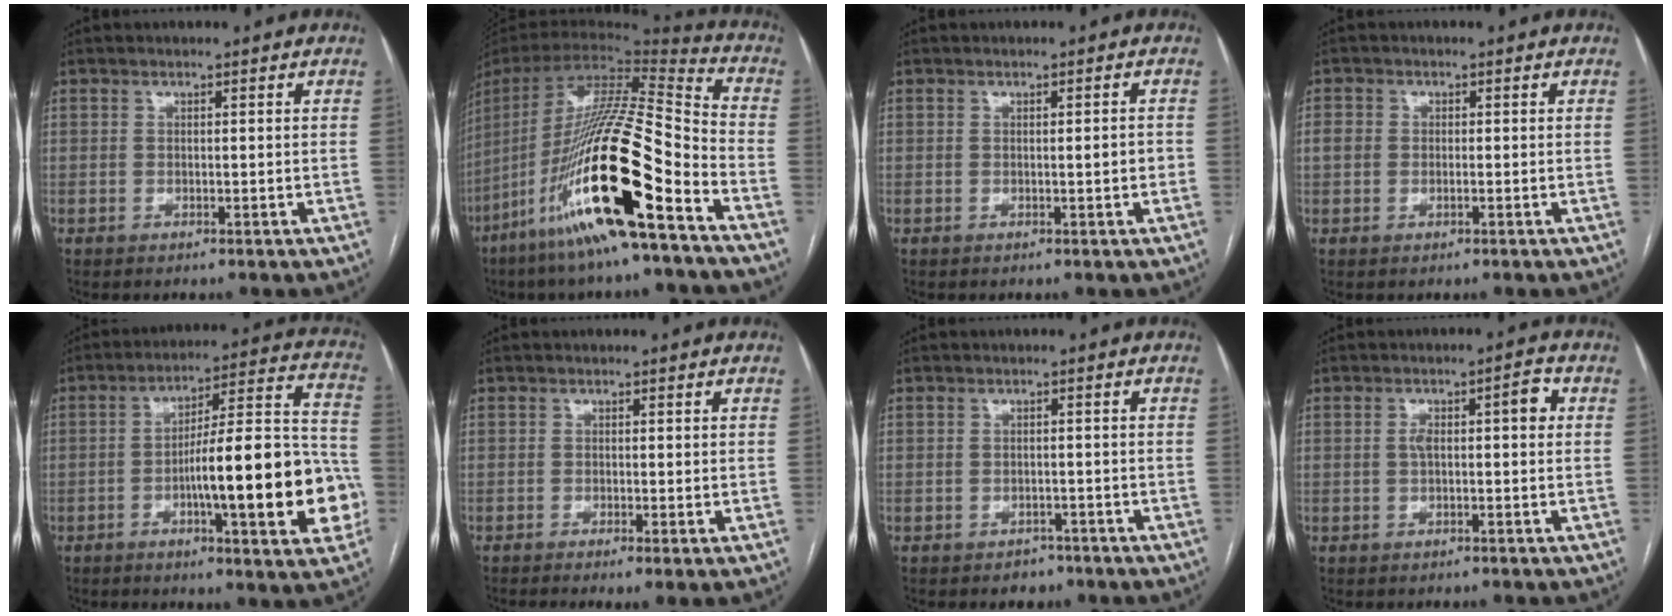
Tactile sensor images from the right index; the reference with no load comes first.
{"total": 25.1, "force": [-12.3, 2.1, 21.8], "torque": [-0.420, -0.045, -0.231]}
{"total": 1.5, "force": [-0.2, 0.2, 1.4], "torque": [-0.018, 0.001, -0.003]}
{"total": 2.1, "force": [0.0, 1.8, 1.0], "torque": [-0.026, 0.011, 0.001]}
{"total": 20.9, "force": [-5.0, 3.2, 20.0], "torque": [-0.236, 0.028, -0.065]}
{"total": 2.4, "force": [-1.0, 0.3, 2.1], "torque": [-0.033, -0.007, -0.015]}
{"total": 2.2, "force": [-1.5, 1.6, 0.3], "torque": [-0.007, 0.008, -0.017]}
{"total": 4.8, "force": [0.7, 1.4, 4.5], "torque": [-0.076, 0.024, 0.011]}